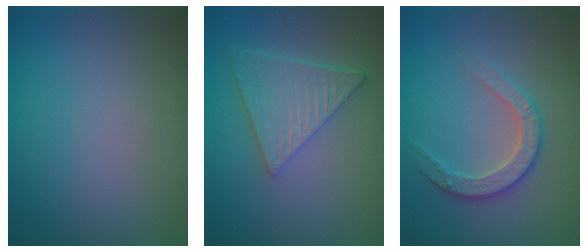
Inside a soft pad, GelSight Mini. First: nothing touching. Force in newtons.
{"total": 6.7, "press": 4.8, "slide": 4.7}
{"total": 2.8, "press": 2.7, "slide": 0.6}